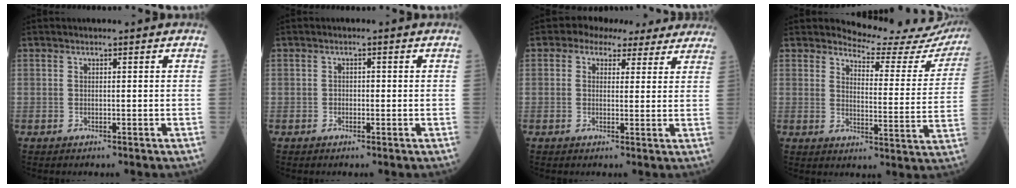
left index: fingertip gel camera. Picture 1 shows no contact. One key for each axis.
{"total": 0.9, "fx": -0.2, "fy": 0.7, "fz": 0.5, "tx": -0.005, "ty": 0.003, "tz": -0.007}
{"total": 6.9, "fx": 5.8, "fy": 3.5, "fz": 1.7, "tx": 0.001, "ty": 0.015, "tz": 0.055}
{"total": 16.5, "fx": 16.3, "fy": 2.0, "fz": 2.1, "tx": -0.012, "ty": -0.100, "tz": 0.170}